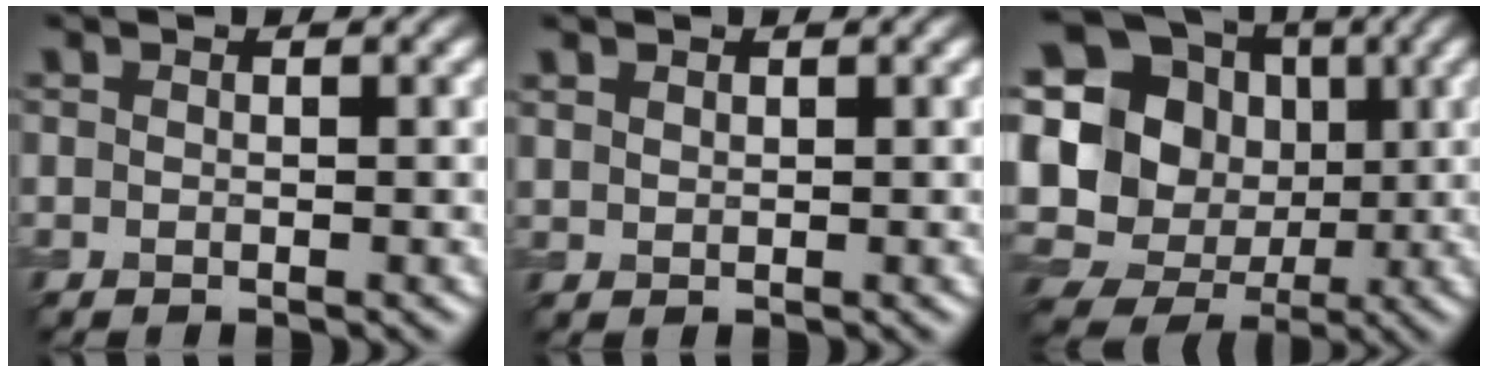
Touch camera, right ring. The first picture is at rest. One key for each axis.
{"total": 1.0, "fx": 0.8, "fy": 0.6, "fz": 0.3, "tx": -0.008, "ty": 0.000, "tz": 0.019}
{"total": 21.5, "fx": 1.1, "fy": 20.1, "fz": 7.3, "tx": -0.166, "ty": 0.009, "tz": -0.024}